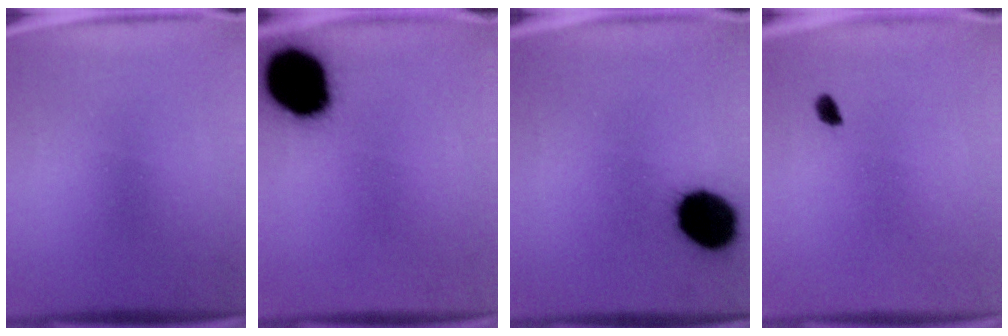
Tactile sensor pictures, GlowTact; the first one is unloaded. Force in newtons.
{"total": 18.7}
{"total": 15.4}
{"total": 1.5}